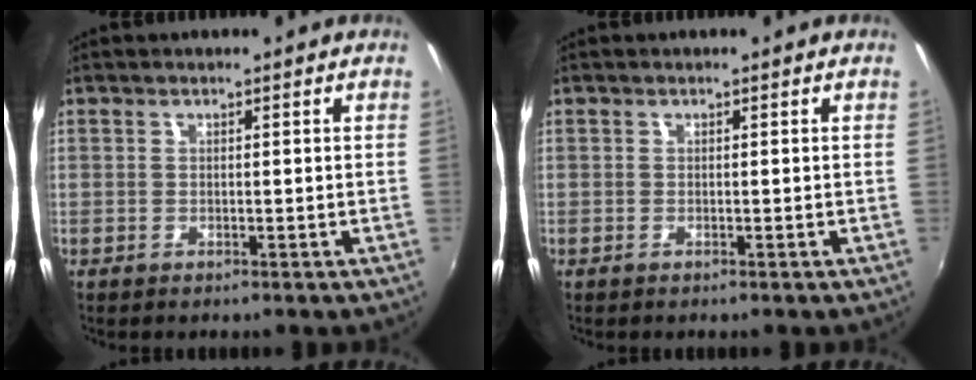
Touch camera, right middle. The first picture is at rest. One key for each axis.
{"total": 0.0}